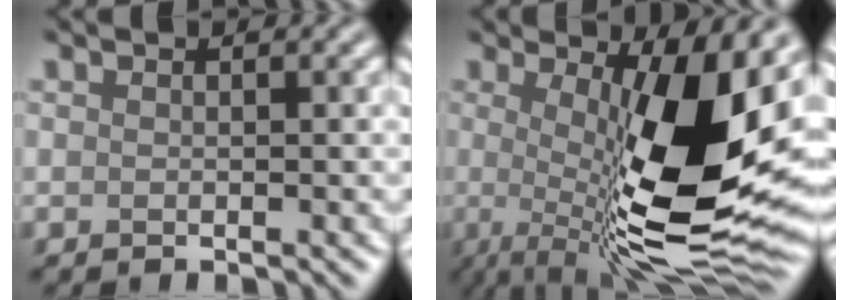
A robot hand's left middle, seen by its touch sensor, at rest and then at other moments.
{"total": 14.8, "force": [0.3, 4.6, 14.1], "torque": [-0.186, -0.008, 0.004]}